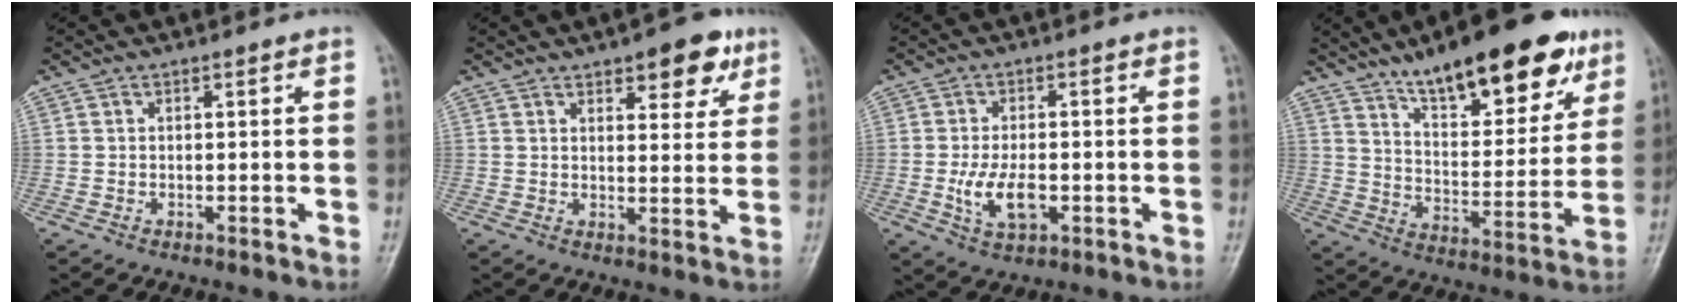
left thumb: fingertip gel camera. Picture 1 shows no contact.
{"total": 8.2, "force": [4.8, 3.7, 5.5], "torque": [-0.042, -0.020, 0.059]}
{"total": 6.9, "force": [-1.6, 3.5, 5.7], "torque": [-0.109, 0.002, -0.024]}
{"total": 22.0, "force": [14.3, 7.7, 14.9], "torque": [-0.176, -0.055, 0.223]}